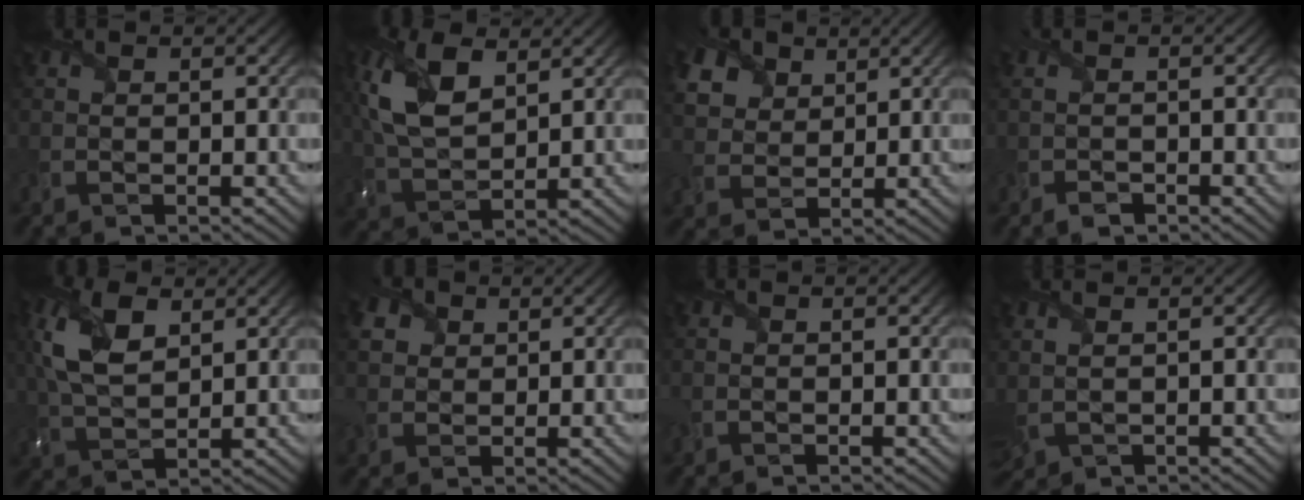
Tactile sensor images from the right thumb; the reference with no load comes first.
{"total": 10.1, "force": [3.6, 5.2, 7.8], "torque": [-0.210, 0.016, 0.069]}
{"total": 7.7, "force": [4.3, 5.3, 3.5], "torque": [-0.139, 0.013, 0.081]}
{"total": 1.3, "force": [-1.2, 0.3, 0.3], "torque": [-0.011, -0.003, -0.026]}
{"total": 9.0, "force": [3.1, 4.7, 6.9], "torque": [-0.190, 0.016, 0.058]}
{"total": 4.1, "force": [1.9, 3.2, 1.7], "torque": [-0.069, 0.010, 0.031]}
{"total": 0.0}
{"total": 1.6, "force": [0.7, 0.8, 1.3], "torque": [-0.046, 0.004, 0.022]}